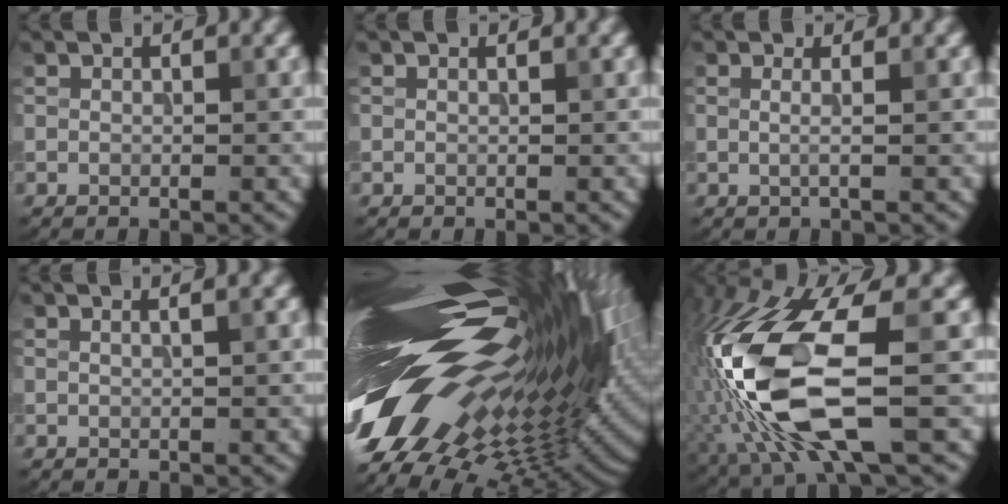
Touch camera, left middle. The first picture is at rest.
{"total": 0.0}
{"total": 1.2, "force": [0.0, 0.4, 1.1], "torque": [-0.022, -0.003, -0.009]}
{"total": 1.6, "force": [0.9, 0.7, 1.2], "torque": [-0.007, 0.000, -0.003]}
{"total": 20.7, "force": [4.5, 8.1, 18.6], "torque": [-0.342, -0.002, 0.067]}
{"total": 13.1, "force": [-2.5, 5.0, 11.8], "torque": [-0.270, -0.008, -0.048]}